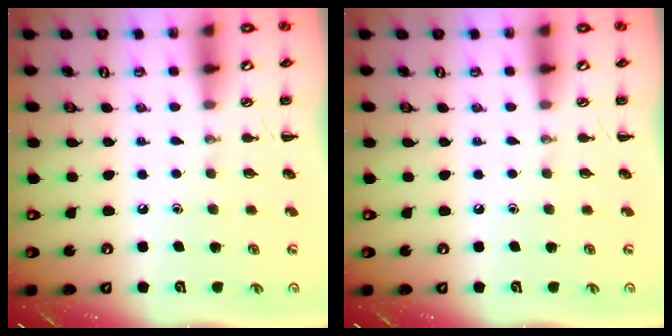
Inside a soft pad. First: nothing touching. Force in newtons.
{"total": 0.0}